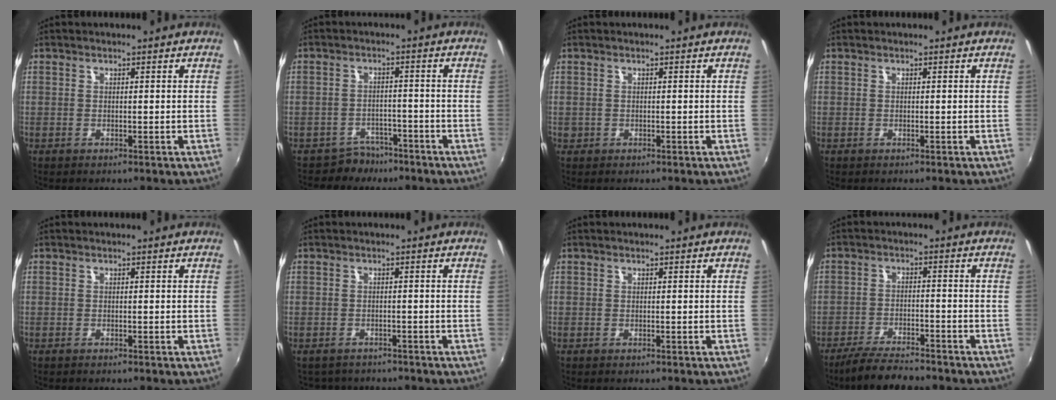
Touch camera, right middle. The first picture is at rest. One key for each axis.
{"total": 4.5, "fx": -3.7, "fy": 2.7, "fz": -0.1, "tx": -0.002, "ty": 0.012, "tz": -0.057}
{"total": 0.8, "fx": -0.3, "fy": 0.8, "fz": 0.1, "tx": -0.002, "ty": -0.004, "tz": -0.003}
{"total": 0.0}
{"total": 0.0}
{"total": 3.8, "fx": -3.4, "fy": 1.6, "fz": 0.4, "tx": -0.017, "ty": -0.012, "tz": -0.052}
{"total": 0.0}
{"total": 8.7, "fx": -7.6, "fy": 1.7, "fz": 3.9, "tx": -0.096, "ty": -0.017, "tz": -0.129}